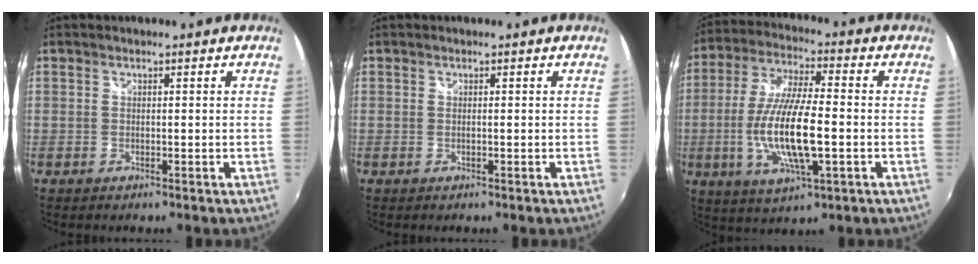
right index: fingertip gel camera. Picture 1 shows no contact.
{"total": 0.0}
{"total": 15.3, "force": [-3.0, 3.8, 14.5], "torque": [-0.291, -0.009, -0.053]}